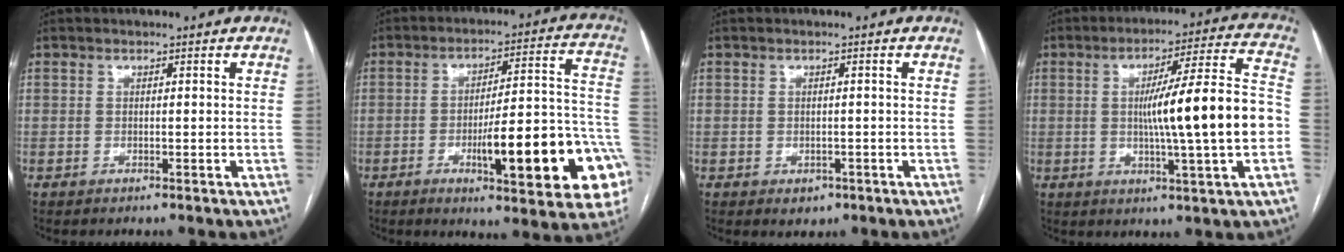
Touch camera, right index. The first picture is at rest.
{"total": 19.8, "force": [-6.5, 3.3, 18.4], "torque": [-0.180, 0.019, -0.080]}
{"total": 2.0, "force": [-0.8, 1.6, 0.9], "torque": [-0.008, 0.001, -0.002]}
{"total": 16.2, "force": [-1.2, 0.0, 16.2], "torque": [-0.249, 0.012, -0.021]}